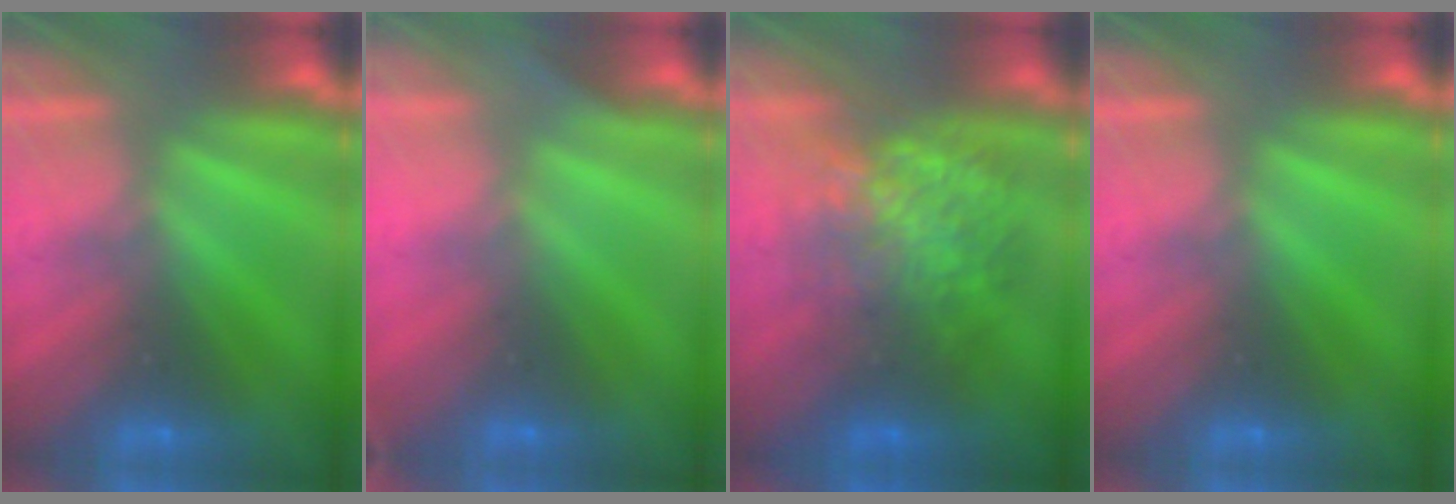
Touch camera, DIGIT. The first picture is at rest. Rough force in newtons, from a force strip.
{"total": 3.7}
{"total": 10.6}
{"total": 0.0}